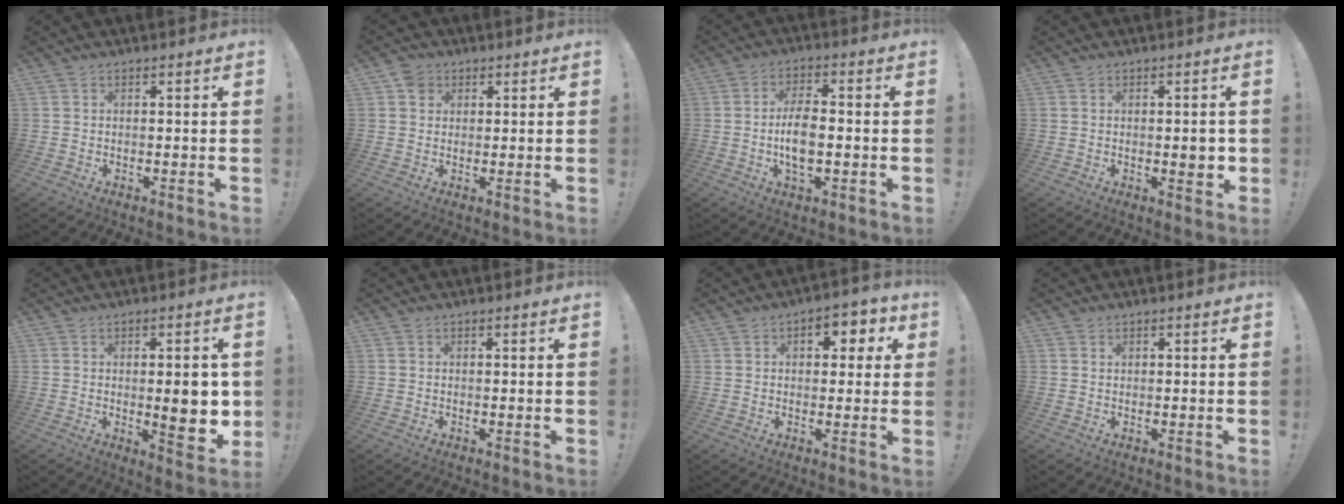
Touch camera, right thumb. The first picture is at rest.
{"total": 3.9, "force": [1.7, 3.2, 1.4], "torque": [-0.012, 0.000, 0.030]}
{"total": 8.5, "force": [-1.5, 3.8, 7.4], "torque": [-0.152, 0.002, -0.028]}
{"total": 3.7, "force": [-0.1, 1.4, 3.4], "torque": [-0.034, -0.003, -0.006]}
{"total": 11.1, "force": [0.1, 3.3, 10.5], "torque": [-0.117, -0.016, -0.001]}
{"total": 0.0}
{"total": 6.1, "force": [1.8, 4.3, 3.9], "torque": [-0.027, -0.011, 0.023]}
{"total": 0.6, "force": [0.5, 0.3, 0.1], "torque": [0.006, -0.004, 0.008]}